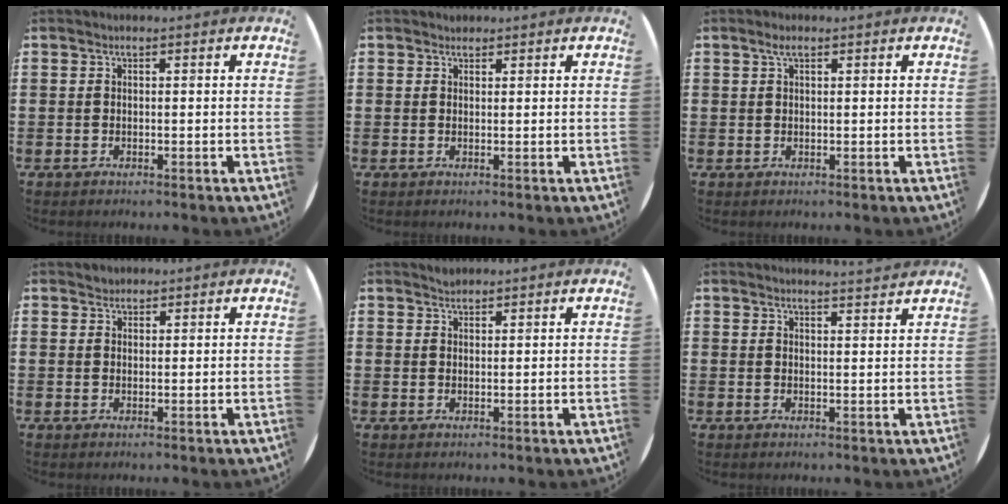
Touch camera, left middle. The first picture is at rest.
{"total": 0.7, "force": [0.6, 0.3, -0.1], "torque": [0.003, 0.004, 0.011]}
{"total": 1.4, "force": [0.7, 0.5, 1.0], "torque": [-0.021, 0.005, 0.011]}
{"total": 1.1, "force": [1.0, 0.4, -0.1], "torque": [0.001, 0.002, 0.020]}
{"total": 1.2, "force": [1.1, 0.2, 0.0], "torque": [0.000, 0.001, 0.022]}
{"total": 2.6, "force": [2.5, -0.4, 0.1], "torque": [-0.003, -0.013, 0.047]}